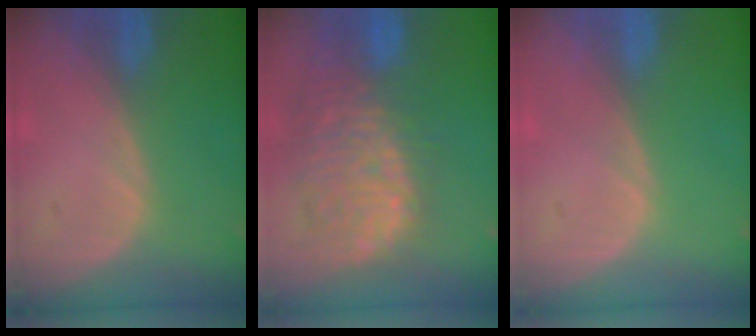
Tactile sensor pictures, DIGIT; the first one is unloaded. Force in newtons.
{"total": 12.2, "press": 10.9, "slide": 5.5}
{"total": 0.0}